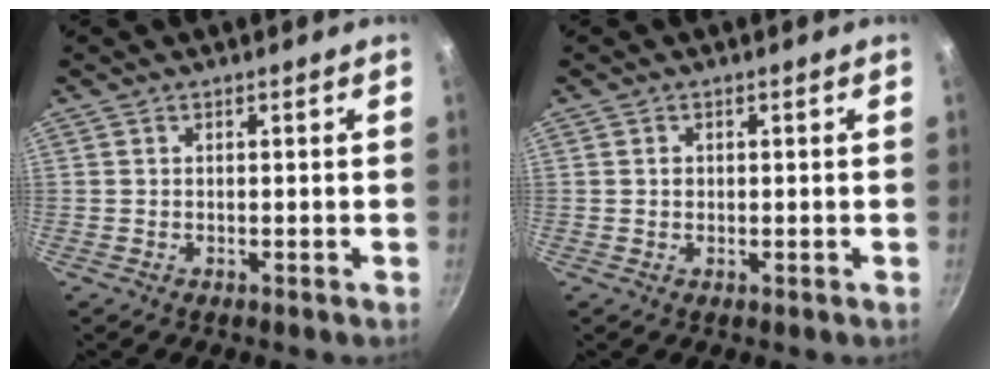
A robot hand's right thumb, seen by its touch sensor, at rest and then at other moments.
{"total": 1.1, "force": [0.1, 0.9, 0.5], "torque": [-0.005, 0.002, 0.001]}